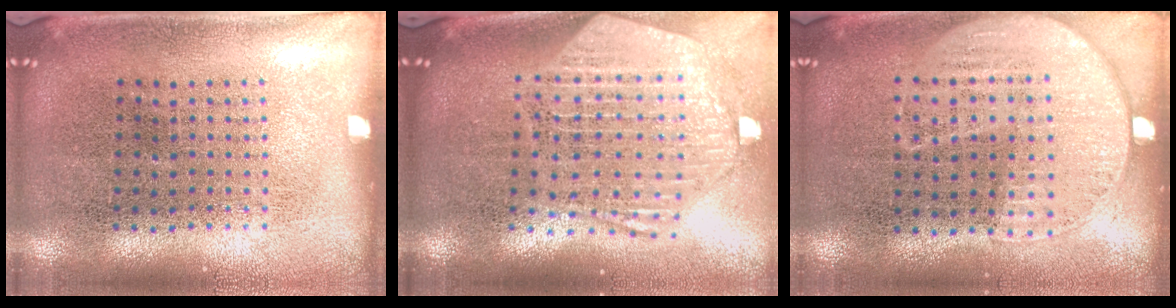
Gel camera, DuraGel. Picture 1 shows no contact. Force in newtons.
{"total": 2.7, "press": 2.3, "slide": 1.5}
{"total": 1.1, "press": 1.0, "slide": 0.5}